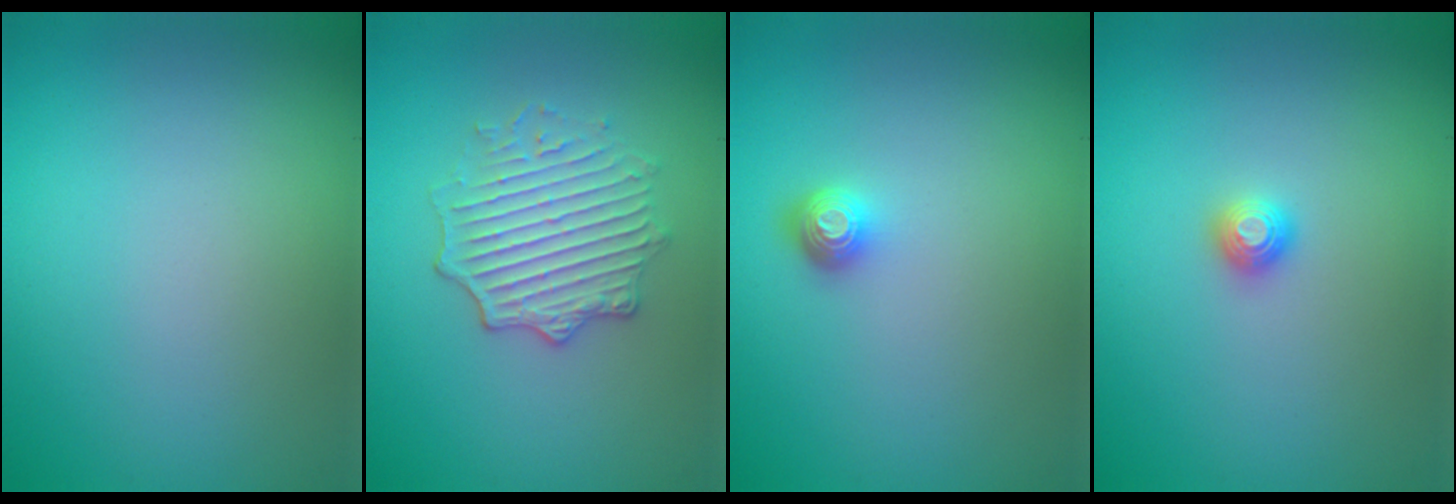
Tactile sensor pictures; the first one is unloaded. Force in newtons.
{"total": 4.2, "press": 3.8, "slide": 1.9}
{"total": 1.7, "press": 1.3, "slide": 1.1}
{"total": 1.2, "press": 1.1, "slide": 0.3}